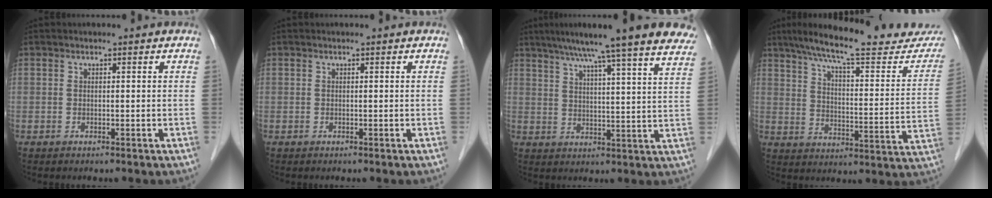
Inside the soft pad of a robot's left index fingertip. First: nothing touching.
{"total": 0.0}
{"total": 22.5, "force": [18.8, 0.5, 12.4], "torque": [-0.192, 0.002, 0.239]}
{"total": 23.4, "force": [20.3, 3.1, 11.3], "torque": [-0.163, -0.028, 0.266]}